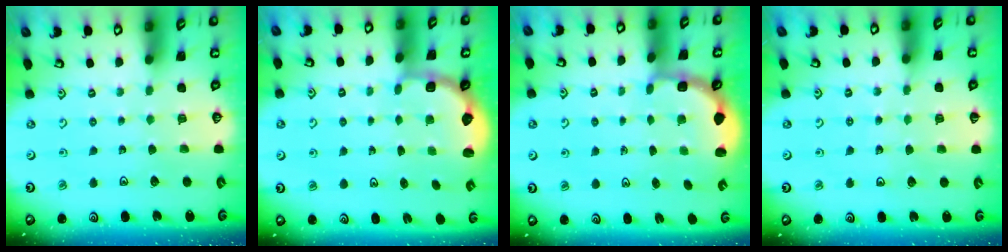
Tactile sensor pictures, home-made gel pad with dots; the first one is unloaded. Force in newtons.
{"total": 2.7, "press": 2.3, "slide": 1.5}
{"total": 2.7, "press": 2.3, "slide": 1.4}
{"total": 3.5, "press": 3.0, "slide": 1.9}